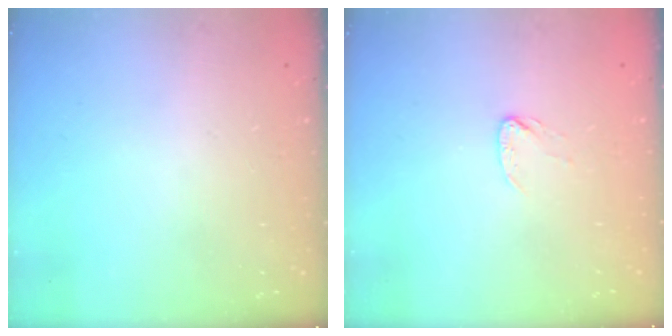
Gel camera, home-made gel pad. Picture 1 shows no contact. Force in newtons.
{"total": 3.4, "press": 3.4, "slide": 0.3}